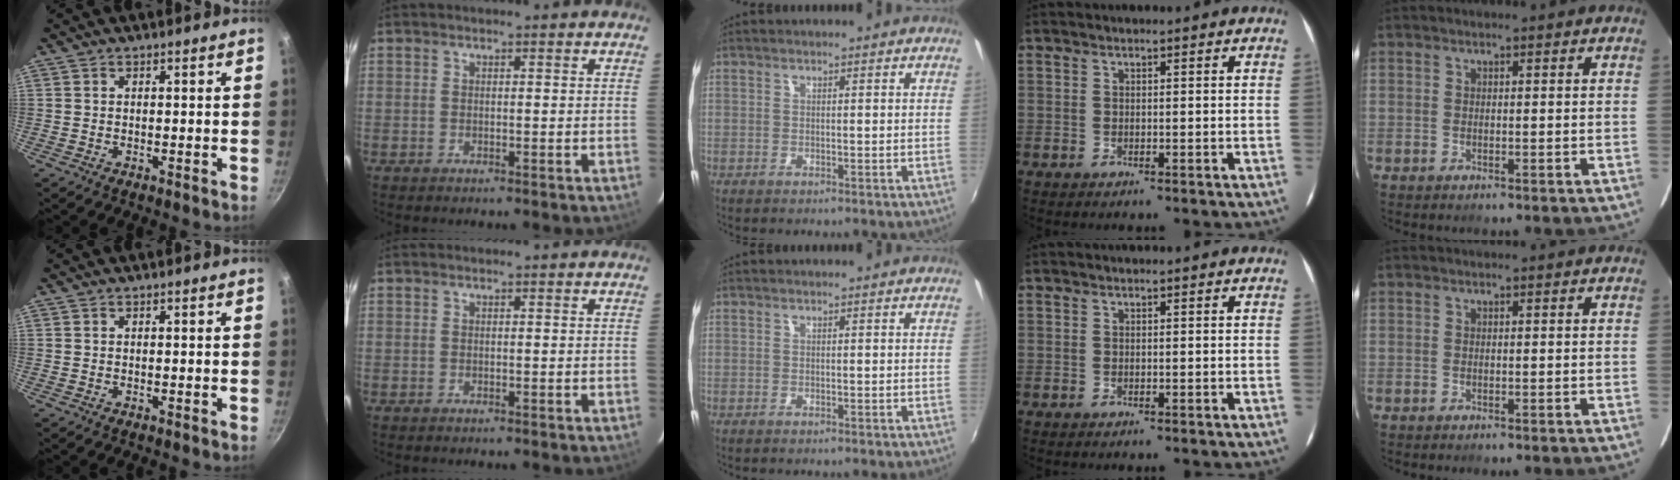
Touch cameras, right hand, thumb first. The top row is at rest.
{}